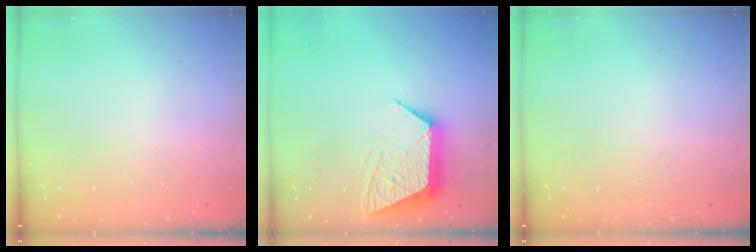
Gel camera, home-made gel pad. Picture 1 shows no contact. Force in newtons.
{"total": 11.8, "press": 11.8, "slide": 0.8}
{"total": 0.0}